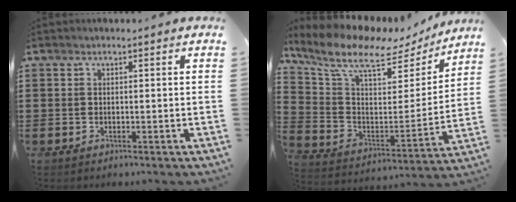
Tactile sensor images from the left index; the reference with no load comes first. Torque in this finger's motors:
{"motor_torque": [2.14, 0.00, 0.44, 0.21]}